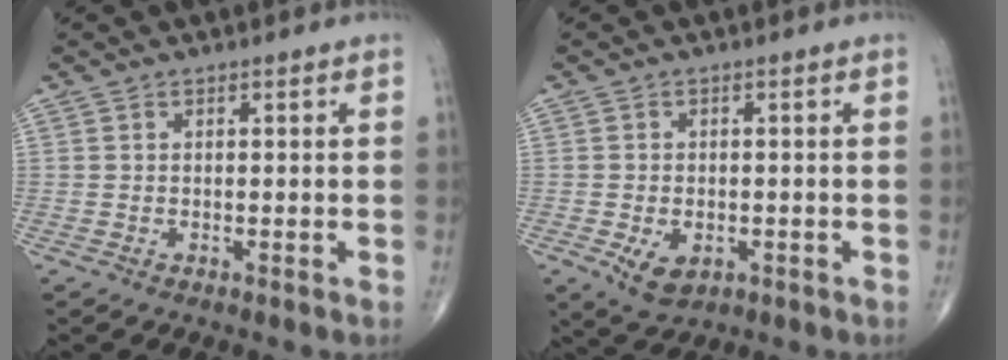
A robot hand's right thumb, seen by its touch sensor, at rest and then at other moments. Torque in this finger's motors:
{"motor_torque": [-0.17, 0.36, 0.34, 0.10, 0.04]}